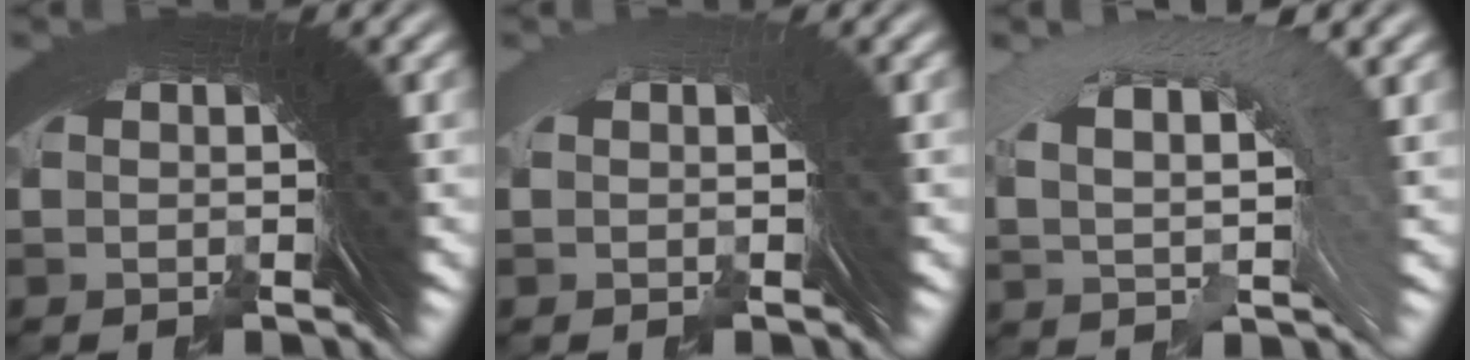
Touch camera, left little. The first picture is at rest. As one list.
[{"total": 0.6, "force": [-0.5, -0.3, 0.0], "torque": [0.004, 0.011, -0.009]}, {"total": 7.7, "force": [2.6, 3.7, 6.2], "torque": [-0.080, 0.037, 0.035]}]